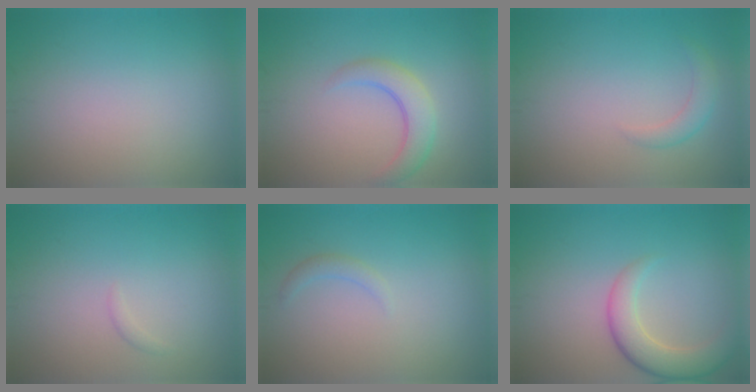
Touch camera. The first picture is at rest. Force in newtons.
{"total": 3.4, "press": 3.4, "slide": 0.3}
{"total": 1.6, "press": 1.6, "slide": 0.1}
{"total": 0.5, "press": 0.5, "slide": 0.1}
{"total": 1.0, "press": 1.0, "slide": 0.2}
{"total": 4.4, "press": 4.4, "slide": 0.4}